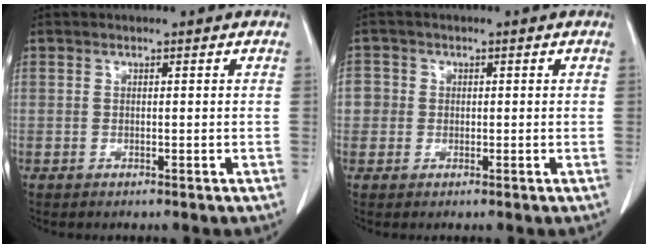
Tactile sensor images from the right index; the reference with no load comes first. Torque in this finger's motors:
{"motor_torque": [0.06, -0.02, 0.01, 0.00]}